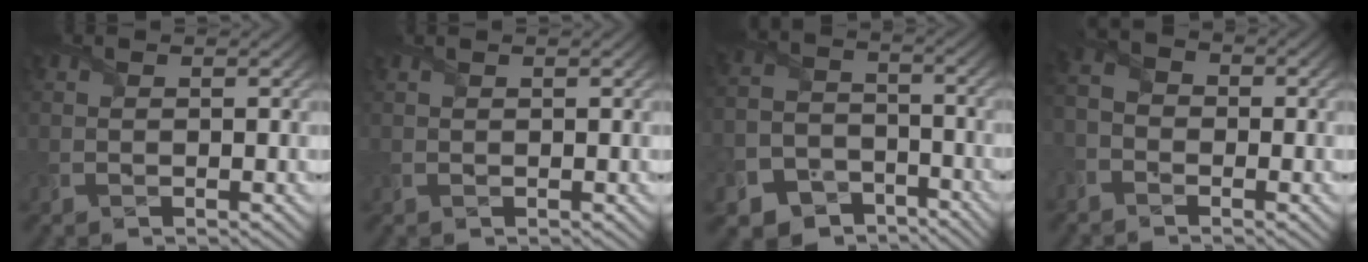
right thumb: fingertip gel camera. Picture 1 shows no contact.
{"total": 0.7, "force": [0.5, 0.0, 0.5], "torque": [-0.014, 0.003, 0.014]}
{"total": 10.1, "force": [-7.0, 6.7, 3.1], "torque": [-0.087, -0.032, -0.124]}
{"total": 3.8, "force": [-2.5, 2.4, 1.6], "torque": [-0.040, 0.000, -0.057]}